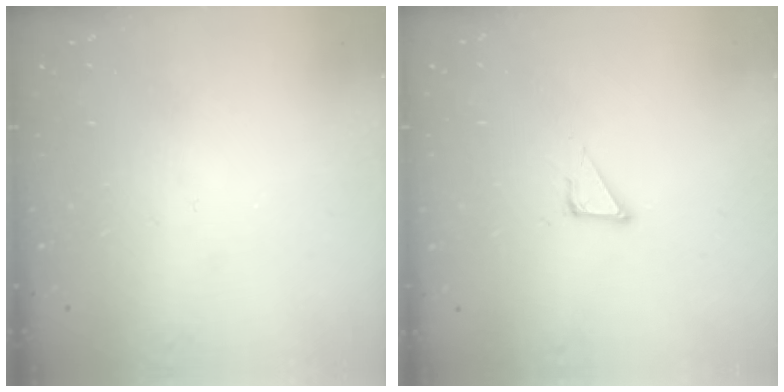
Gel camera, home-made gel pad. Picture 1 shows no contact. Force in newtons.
{"total": 1.9, "press": 1.9, "slide": 0.1}